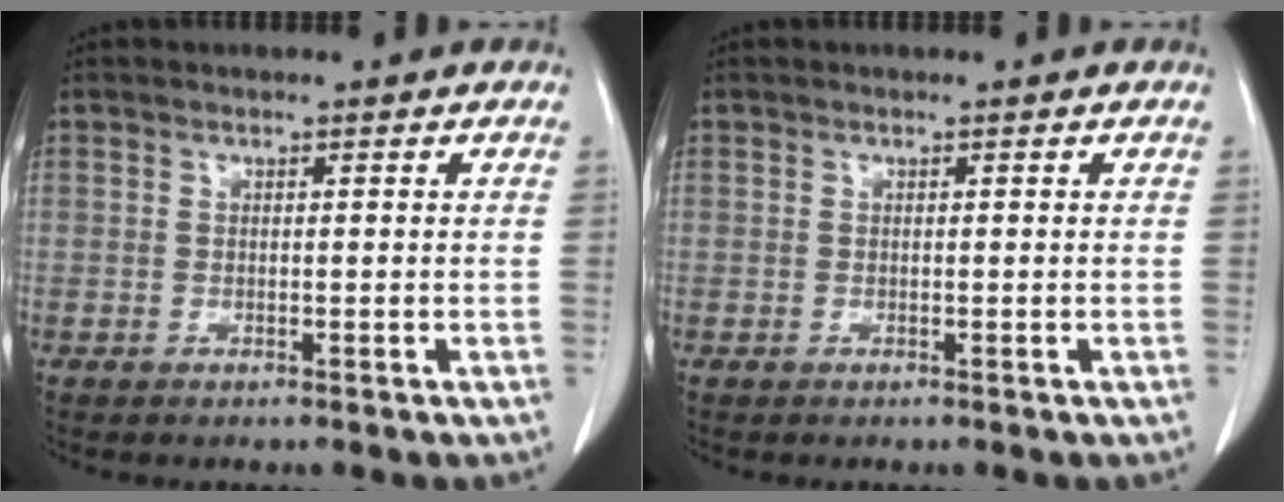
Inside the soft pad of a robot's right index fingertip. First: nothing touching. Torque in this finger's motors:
{"motor_torque": [0.00, 0.00, 0.00, 0.00]}